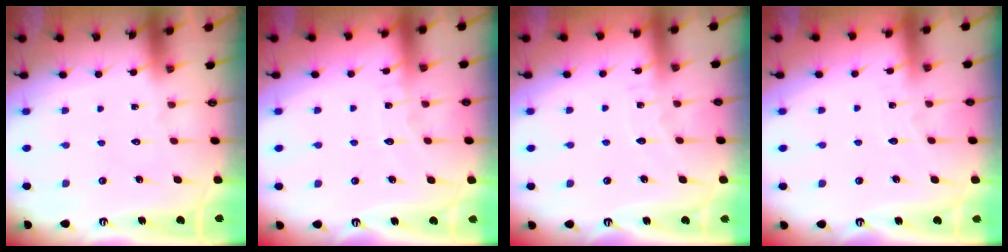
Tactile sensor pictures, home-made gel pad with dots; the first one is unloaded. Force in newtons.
{"total": 5.0, "press": 5.0, "slide": 0.4}
{"total": 3.0, "press": 3.0, "slide": 0.4}
{"total": 2.1, "press": 2.1, "slide": 0.3}